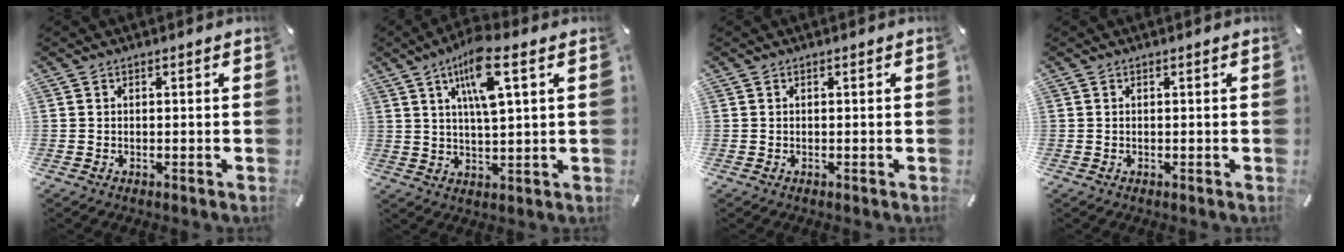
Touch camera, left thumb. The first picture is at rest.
{"total": 10.5, "force": [4.9, 2.4, 9.0], "torque": [-0.166, -0.002, 0.080]}
{"total": 0.0}
{"total": 0.0}